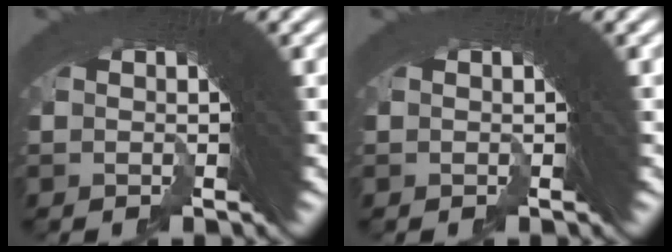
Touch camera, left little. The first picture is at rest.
{"total": 0.0}